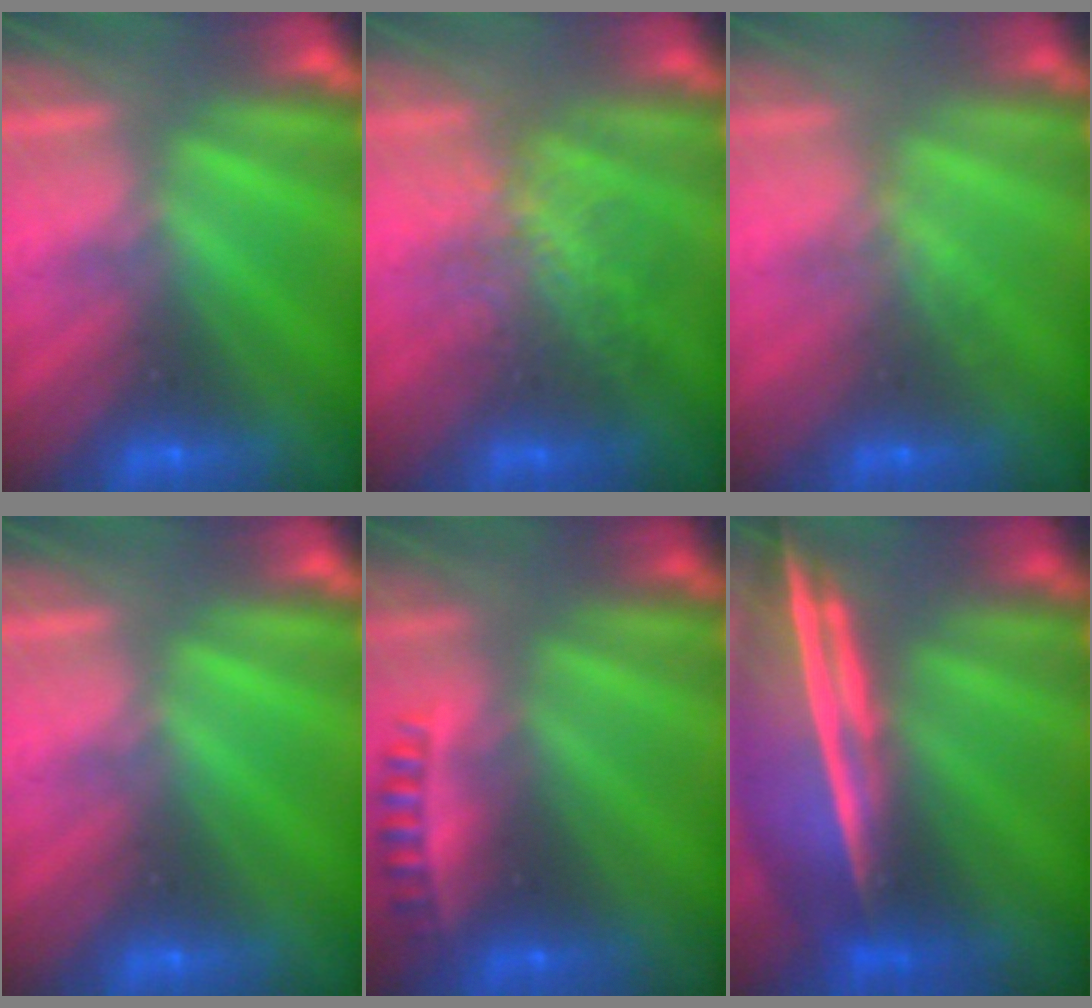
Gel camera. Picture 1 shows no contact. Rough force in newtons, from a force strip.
{"total": 2.8}
{"total": 1.4}
{"total": 0.0}
{"total": 2.4}
{"total": 7.5}